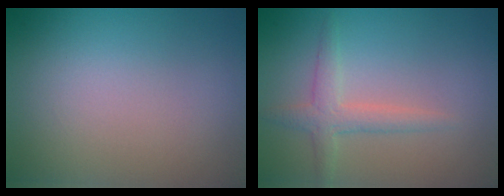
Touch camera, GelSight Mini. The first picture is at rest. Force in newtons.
{"total": 2.2, "press": 2.2, "slide": 0.1}